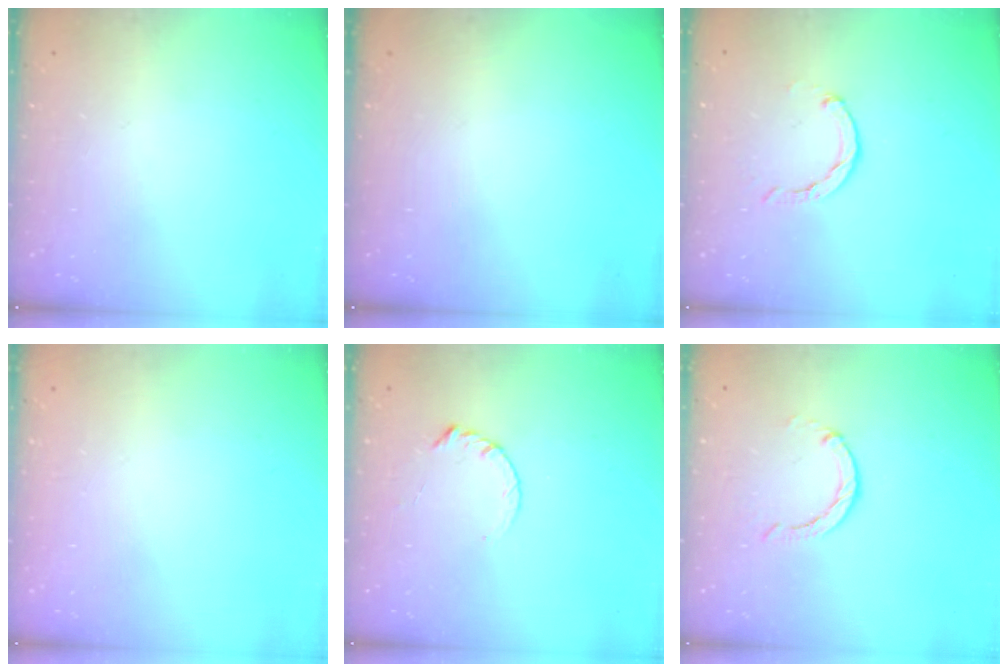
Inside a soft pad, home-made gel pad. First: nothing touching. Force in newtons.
{"total": 0.0}
{"total": 2.0, "press": 2.0, "slide": 0.4}
{"total": 2.7, "press": 2.7, "slide": 0.2}
{"total": 3.6, "press": 3.6, "slide": 0.4}
{"total": 0.0}